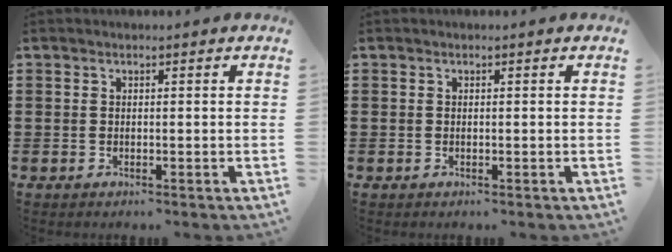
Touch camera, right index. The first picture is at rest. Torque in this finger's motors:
{"motor_torque": [0.12, 0.79, 0.01, 0.01]}